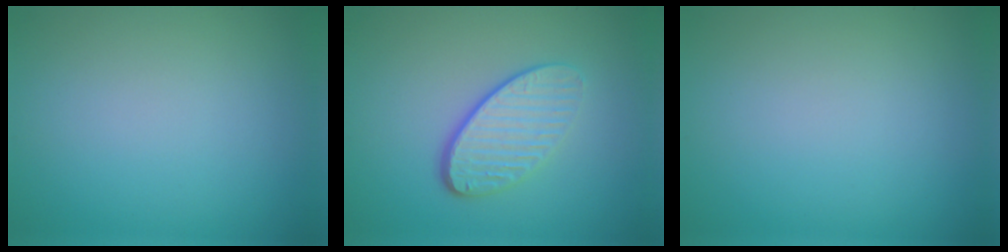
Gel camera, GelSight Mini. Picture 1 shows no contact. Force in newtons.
{"total": 4.2, "press": 2.9, "slide": 3.0}
{"total": 0.0}